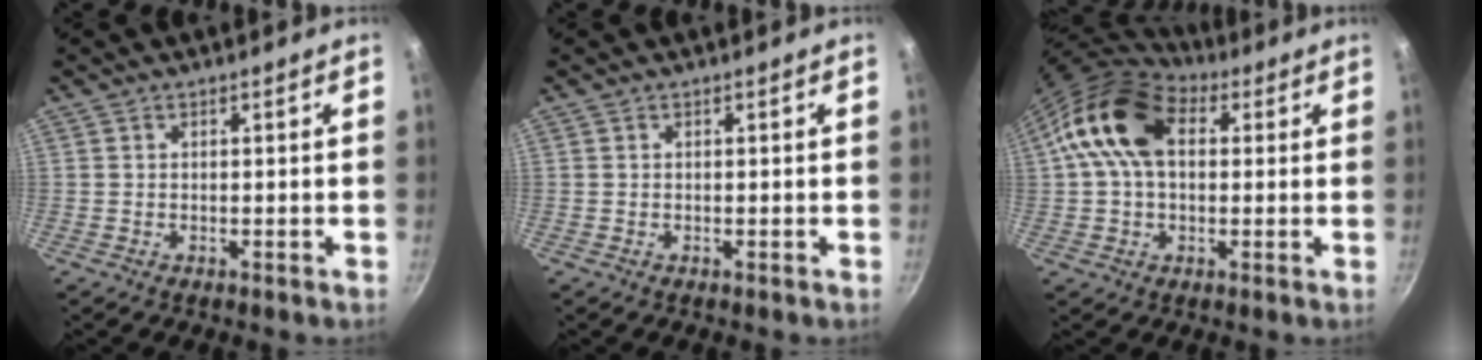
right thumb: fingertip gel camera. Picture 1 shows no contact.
{"total": 0.0}
{"total": 14.2, "force": [3.0, 9.7, 9.9], "torque": [-0.162, 0.019, 0.035]}